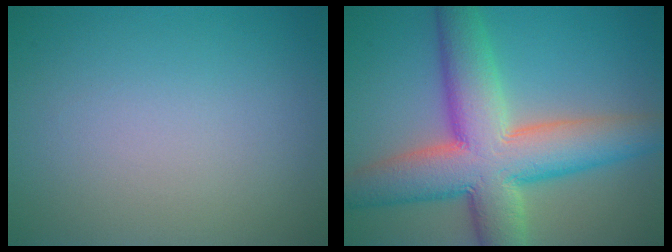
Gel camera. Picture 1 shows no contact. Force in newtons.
{"total": 11.2, "press": 11.2, "slide": 0.5}